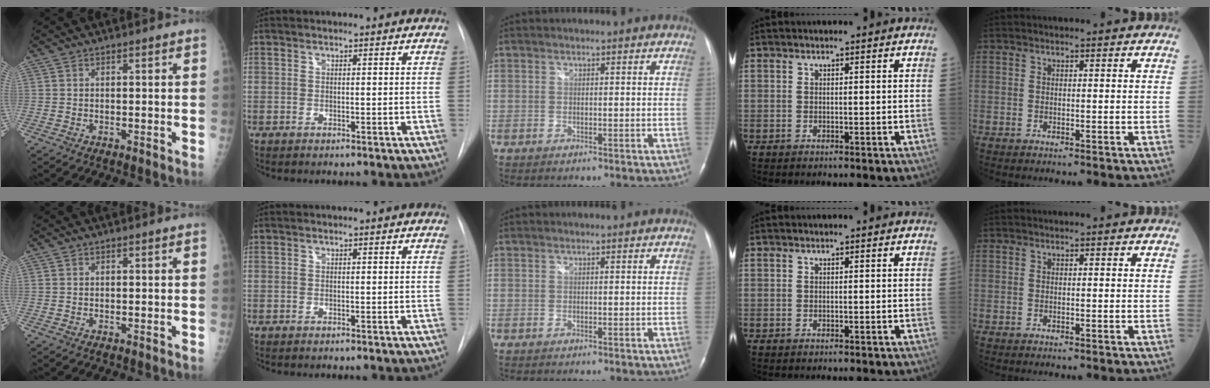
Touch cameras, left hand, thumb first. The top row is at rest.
{}